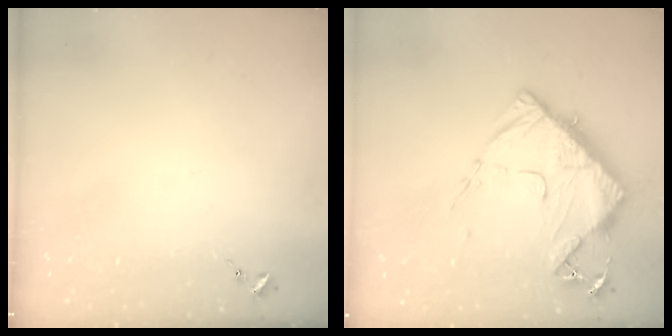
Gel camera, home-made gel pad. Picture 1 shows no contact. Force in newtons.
{"total": 13.3, "press": 13.2, "slide": 1.3}